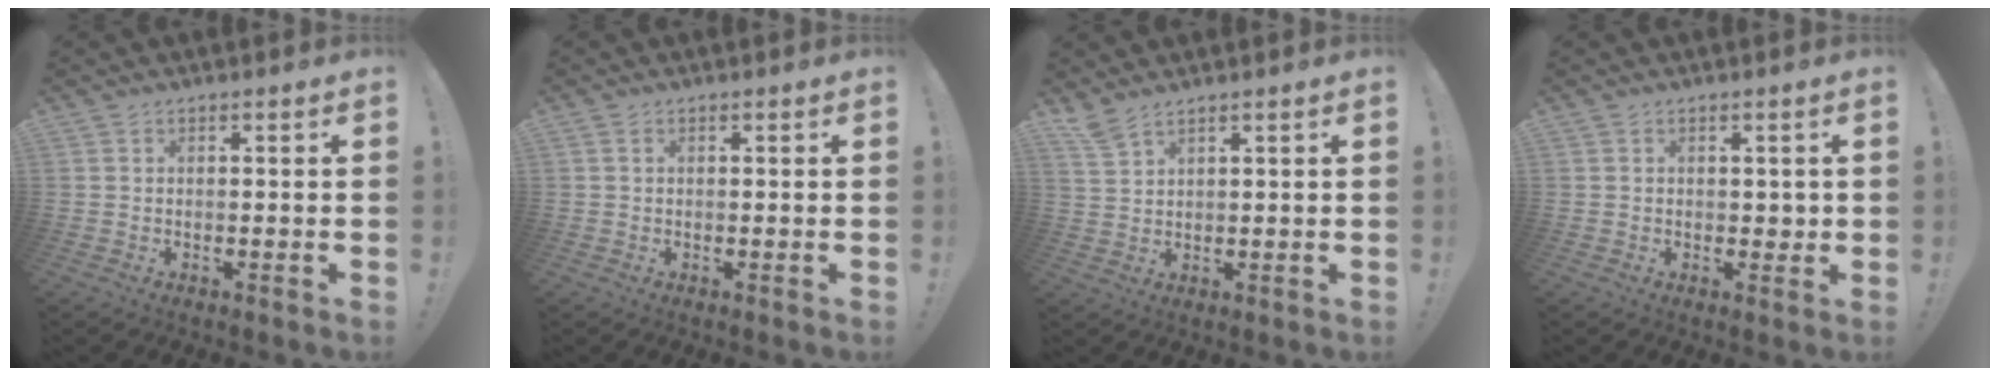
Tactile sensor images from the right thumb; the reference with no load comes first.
{"total": 0.8, "force": [0.3, 0.6, 0.4], "torque": [-0.003, 0.000, 0.005]}
{"total": 4.3, "force": [3.6, 0.8, 2.1], "torque": [-0.048, -0.018, 0.069]}
{"total": 2.0, "force": [0.4, 1.8, 0.7], "torque": [0.001, 0.001, 0.005]}